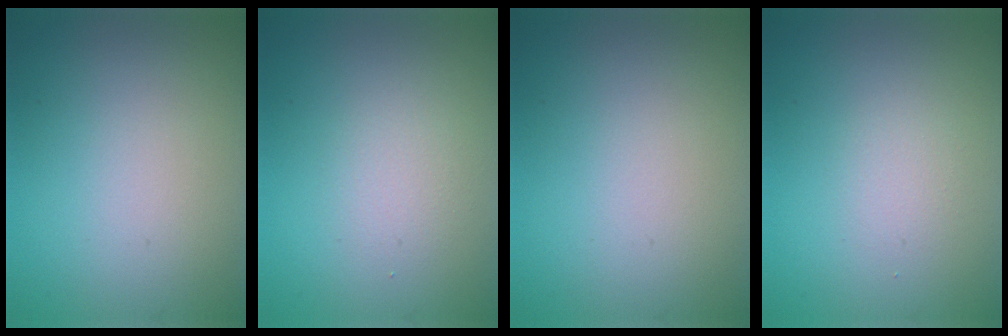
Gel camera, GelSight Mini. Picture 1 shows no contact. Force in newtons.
{"total": 1.7, "press": 1.7, "slide": 0.2}
{"total": 0.0}
{"total": 1.2, "press": 1.2, "slide": 0.1}